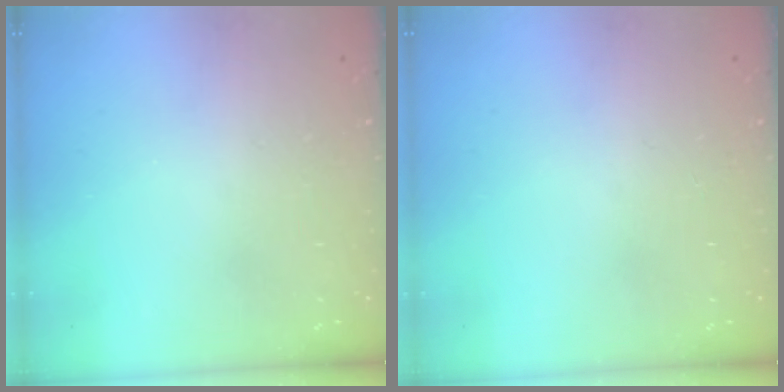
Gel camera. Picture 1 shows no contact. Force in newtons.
{"total": 0.0}